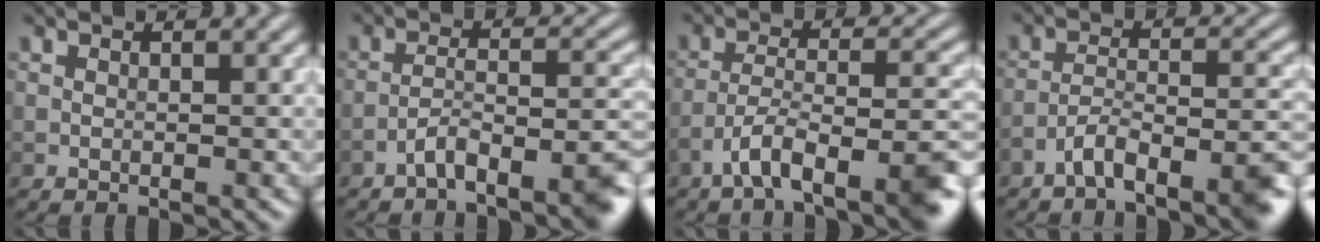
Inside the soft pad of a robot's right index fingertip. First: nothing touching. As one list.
[{"total": 5.1, "force": [-3.7, 0.9, 3.5], "torque": [-0.054, 0.008, -0.065]}, {"total": 8.0, "force": [-5.0, 2.3, 5.7], "torque": [-0.089, 0.003, -0.086]}, {"total": 6.1, "force": [-4.5, 1.3, 4.0], "torque": [-0.061, 0.003, -0.079]}]